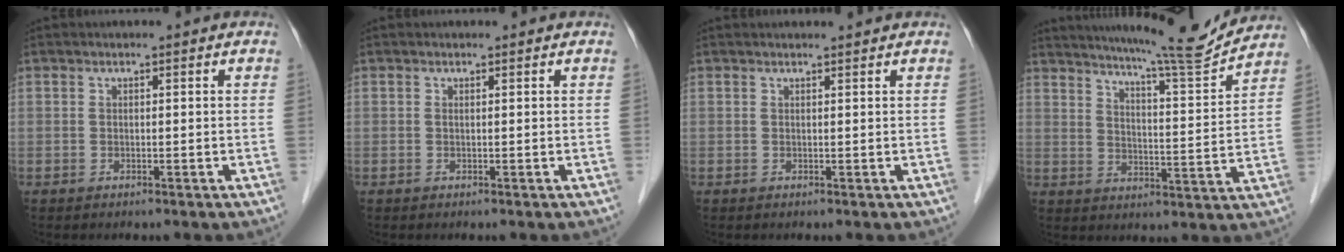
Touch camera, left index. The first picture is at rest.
{"total": 0.0}
{"total": 1.8, "force": [1.8, -0.1, 0.4], "torque": [-0.007, 0.012, 0.025]}
{"total": 13.6, "force": [12.7, -1.1, 4.6], "torque": [-0.078, -0.025, 0.178]}